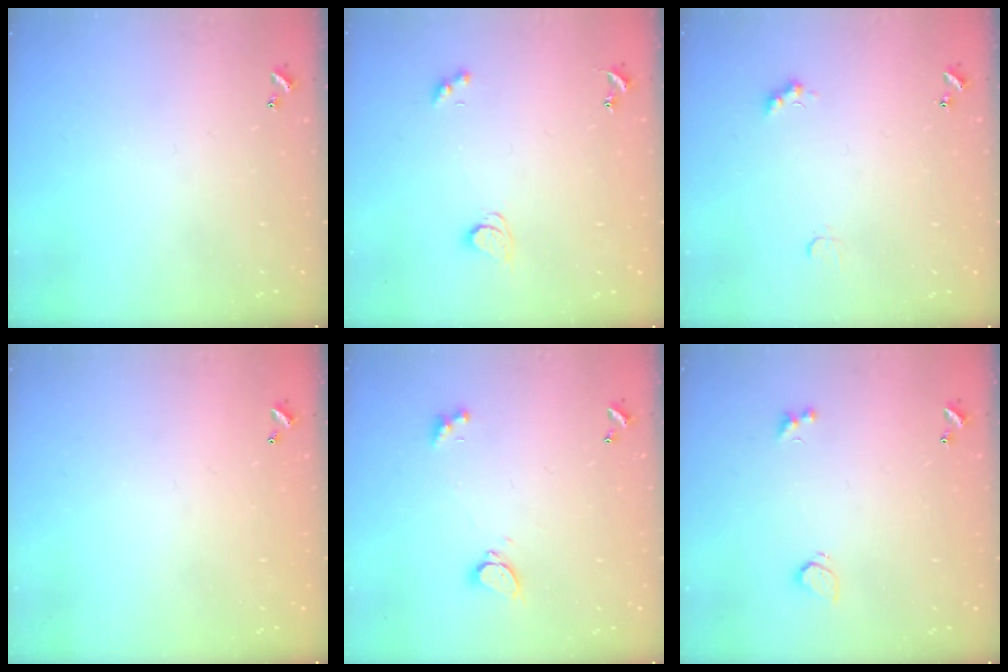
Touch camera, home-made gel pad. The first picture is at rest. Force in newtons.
{"total": 2.4, "press": 2.3, "slide": 0.6}
{"total": 2.4, "press": 2.3, "slide": 0.5}
{"total": 2.8, "press": 2.8, "slide": 0.1}
{"total": 2.3, "press": 2.2, "slide": 0.7}
{"total": 2.1, "press": 1.8, "slide": 1.2}